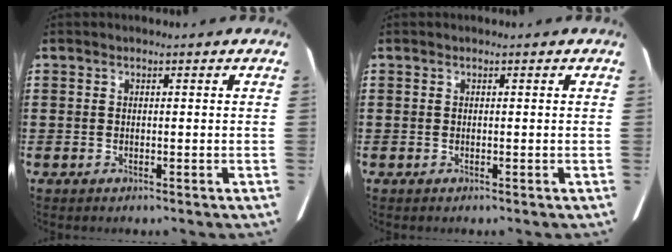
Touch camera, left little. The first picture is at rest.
{"total": 0.0}